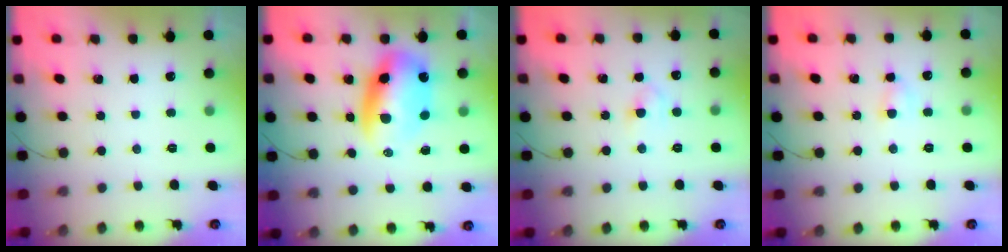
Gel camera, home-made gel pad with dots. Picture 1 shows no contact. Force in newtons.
{"total": 12.3, "press": 11.9, "slide": 3.0}
{"total": 3.5, "press": 3.3, "slide": 1.1}
{"total": 3.5, "press": 3.4, "slide": 1.1}